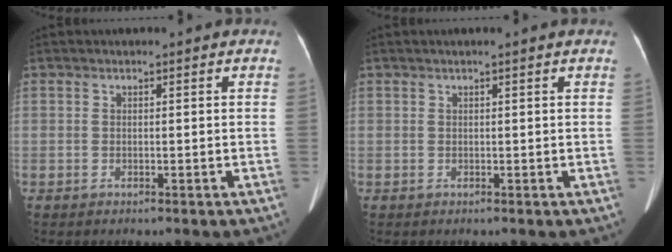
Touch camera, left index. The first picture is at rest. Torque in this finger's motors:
{"motor_torque": [0.07, 0.12, -0.01, -0.01]}